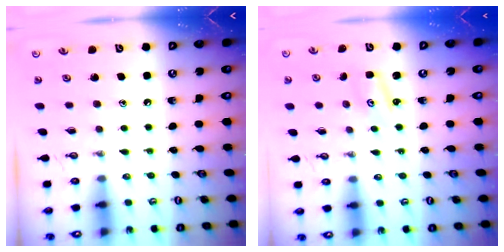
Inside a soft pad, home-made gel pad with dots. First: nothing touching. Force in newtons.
{"total": 1.8, "press": 1.8, "slide": 0.3}